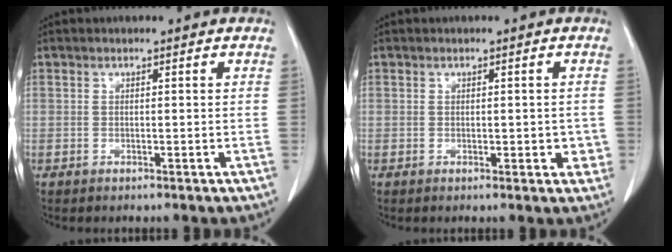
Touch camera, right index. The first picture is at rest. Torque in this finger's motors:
{"motor_torque": [0.07, 0.16, 0.06, 0.03]}